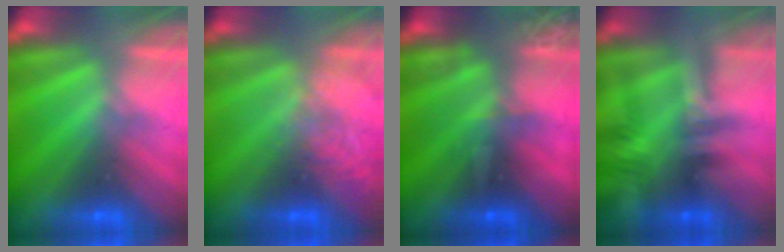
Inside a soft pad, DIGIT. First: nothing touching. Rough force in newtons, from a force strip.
{"total": 2.1}
{"total": 3.0}
{"total": 2.4}